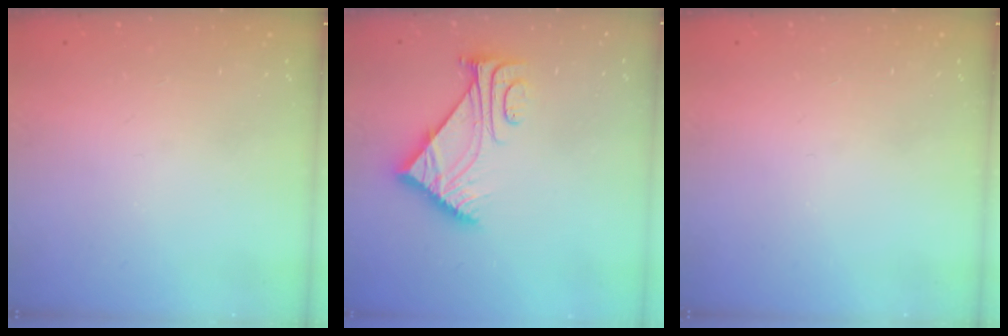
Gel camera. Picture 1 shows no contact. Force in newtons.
{"total": 8.1, "press": 8.0, "slide": 1.0}
{"total": 0.0}